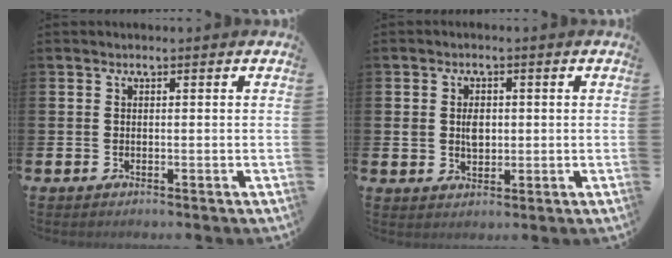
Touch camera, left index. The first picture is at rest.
{"total": 3.1, "force": [0.5, 2.3, 2.1], "torque": [-0.025, 0.002, 0.004]}